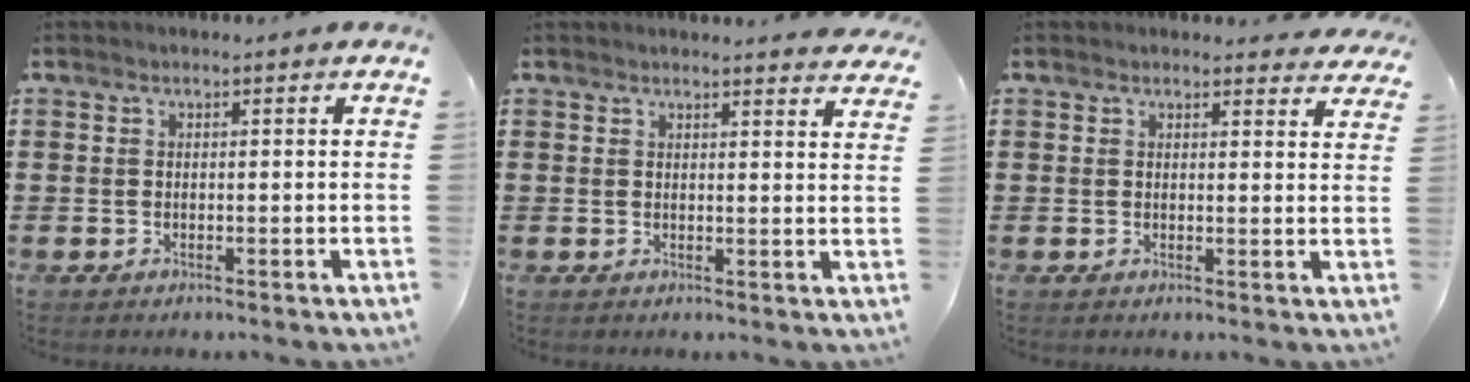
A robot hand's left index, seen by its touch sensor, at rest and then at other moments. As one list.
[{"total": 2.4, "force": [2.4, -0.2, 0.4], "torque": [-0.006, -0.011, 0.044]}, {"total": 2.0, "force": [2.0, 0.3, 0.3], "torque": [-0.003, -0.003, 0.036]}]